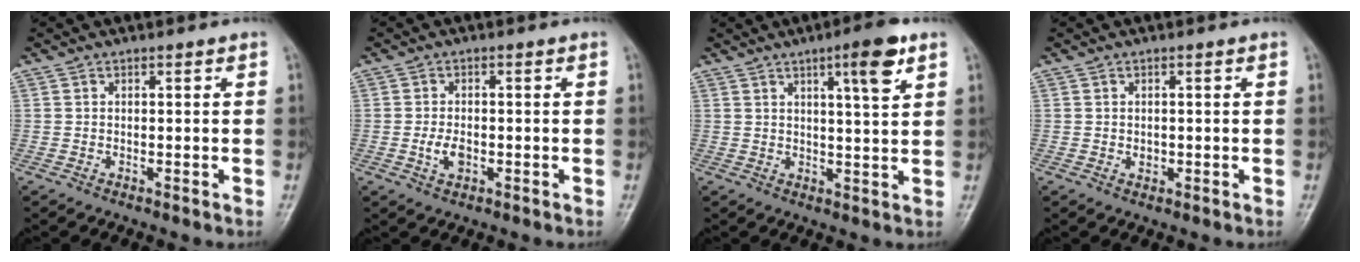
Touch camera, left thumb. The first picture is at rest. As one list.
[{"total": 3.3, "force": [-0.9, 2.0, 2.5], "torque": [-0.046, 0.001, -0.015]}, {"total": 7.1, "force": [3.8, 1.1, 6.0], "torque": [-0.085, -0.019, 0.056]}, {"total": 1.3, "force": [-0.1, 1.1, 0.7], "torque": [-0.007, 0.000, 0.001]}]